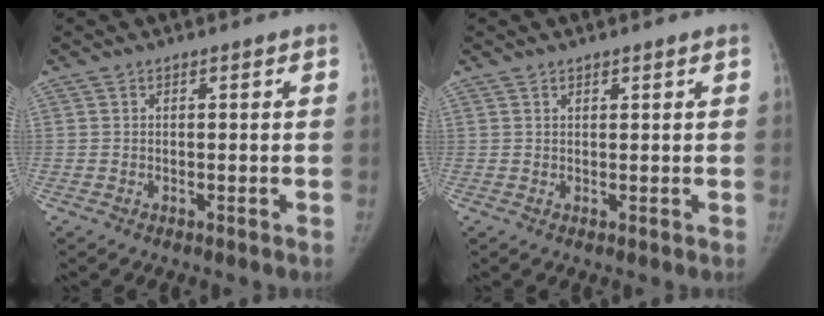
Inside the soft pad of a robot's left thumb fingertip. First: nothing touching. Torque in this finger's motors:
{"motor_torque": [-0.06, -0.09, -0.19, 0.07, 0.01]}